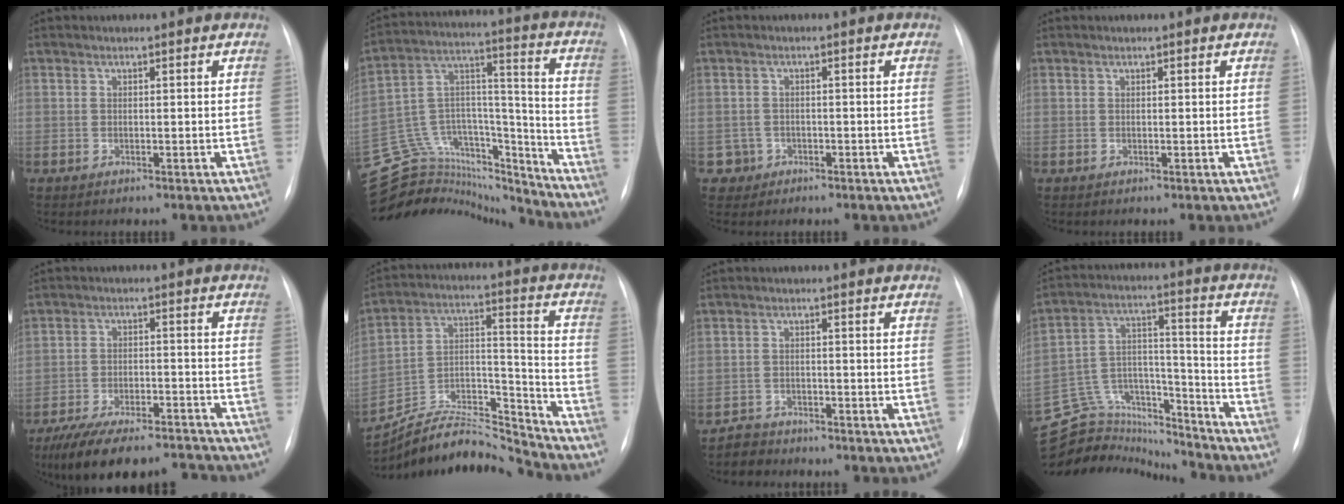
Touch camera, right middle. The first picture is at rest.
{"total": 26.8, "force": [-25.2, 6.9, 6.2], "torque": [-0.152, 0.039, -0.396]}
{"total": 2.5, "force": [-1.1, 2.2, -0.5], "torque": [0.015, 0.013, -0.020]}
{"total": 0.0}
{"total": 15.3, "force": [-13.4, 3.8, 6.2], "torque": [-0.116, 0.000, -0.206]}
{"total": 16.7, "force": [-16.6, 1.0, 1.5], "torque": [-0.028, 0.053, -0.285]}
{"total": 2.9, "force": [-2.6, 1.1, -0.8], "torque": [0.011, -0.001, -0.047]}
{"total": 20.0, "force": [-19.1, 5.2, 3.2], "torque": [-0.080, 0.053, -0.304]}